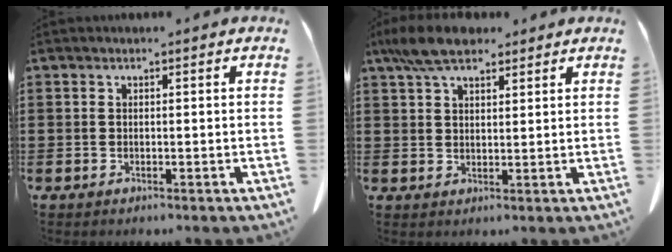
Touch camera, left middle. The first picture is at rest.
{"total": 6.7, "force": [5.0, 2.2, 3.9], "torque": [-0.091, -0.001, 0.094]}